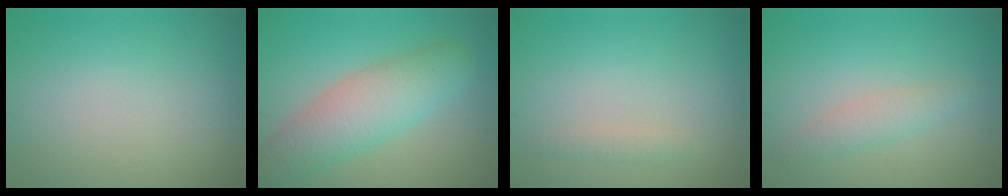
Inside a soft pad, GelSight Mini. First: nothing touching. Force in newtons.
{"total": 5.6, "press": 5.6, "slide": 0.3}
{"total": 0.8, "press": 0.8, "slide": 0.0}
{"total": 1.7, "press": 1.7, "slide": 0.1}